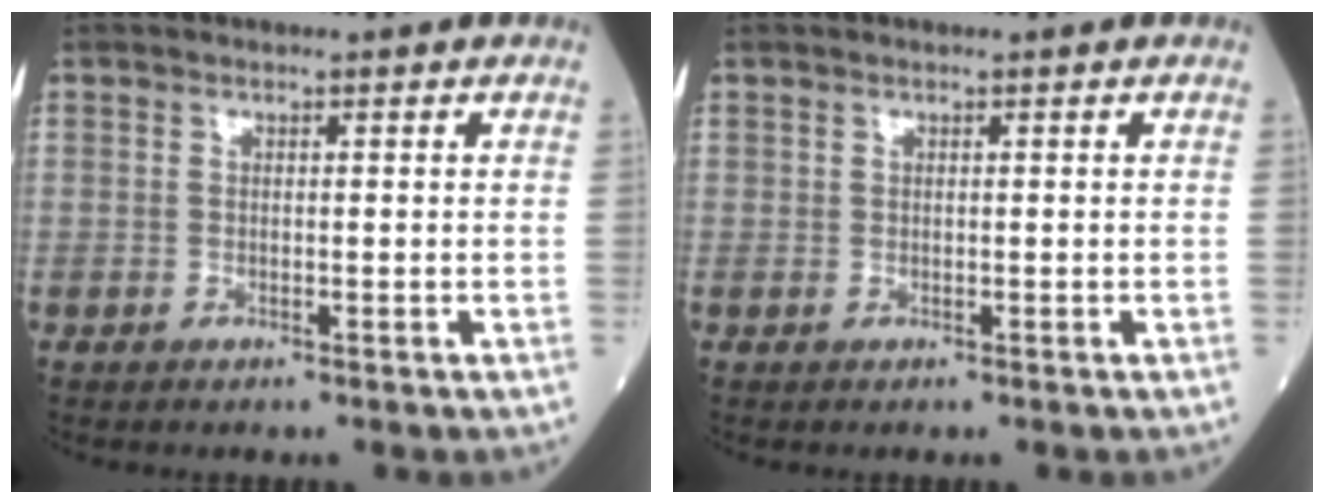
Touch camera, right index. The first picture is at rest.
{"total": 0.0}